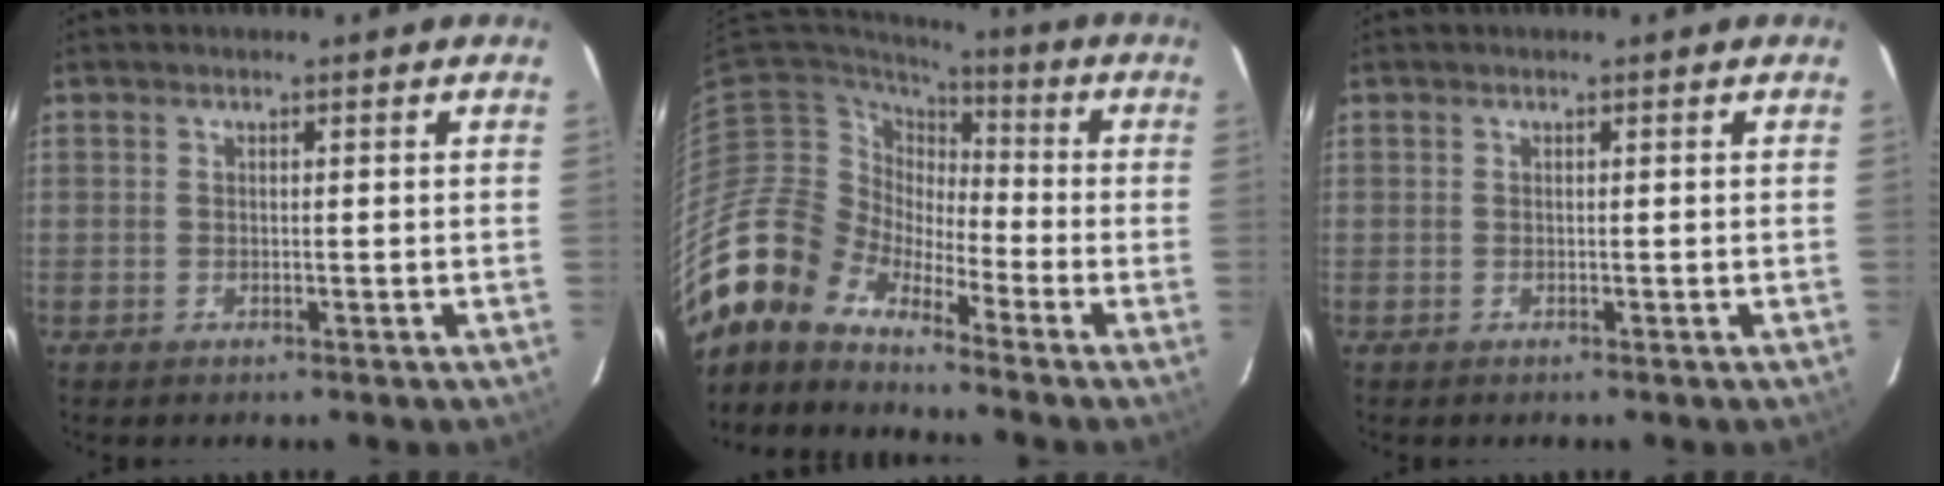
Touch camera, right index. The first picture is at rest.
{"total": 11.8, "force": [-10.3, 5.3, 2.1], "torque": [-0.045, 0.012, -0.211]}
{"total": 0.0}